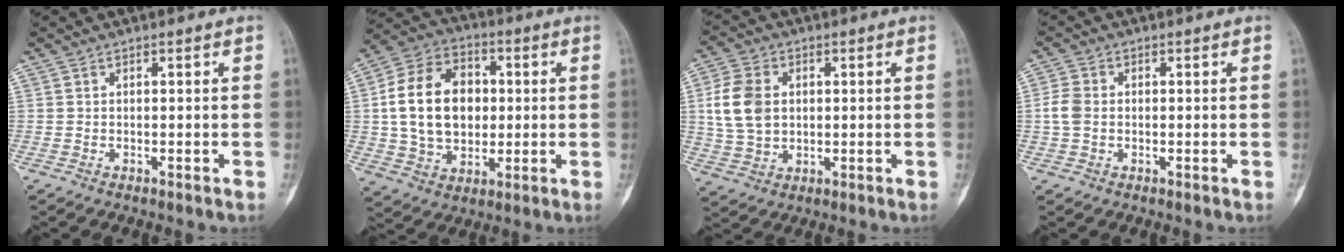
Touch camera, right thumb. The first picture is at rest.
{"total": 17.2, "force": [1.4, 12.7, 11.5], "torque": [-0.176, 0.017, 0.025]}
{"total": 10.3, "force": [1.5, 7.6, 6.8], "torque": [-0.122, 0.002, 0.030]}
{"total": 4.0, "force": [-0.2, 3.1, 2.5], "torque": [-0.057, 0.007, -0.011]}